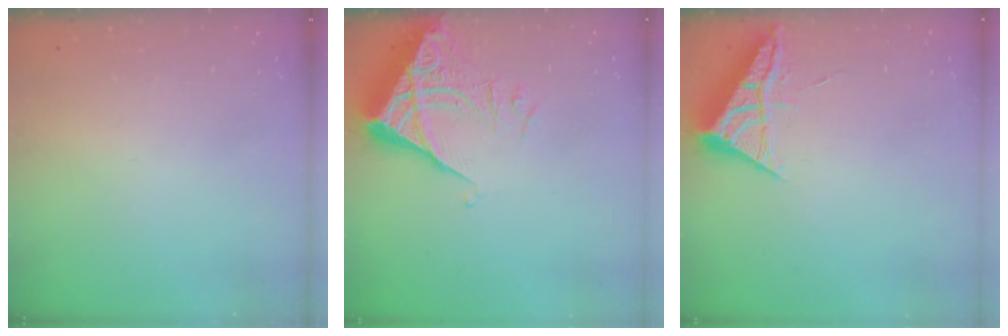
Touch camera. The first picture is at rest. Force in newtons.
{"total": 6.1, "press": 6.0, "slide": 0.7}
{"total": 6.0, "press": 5.9, "slide": 0.4}